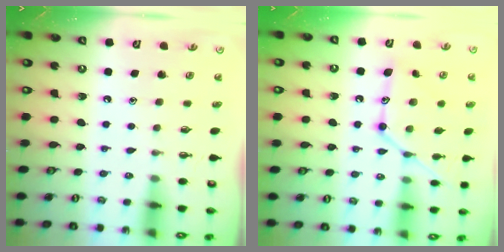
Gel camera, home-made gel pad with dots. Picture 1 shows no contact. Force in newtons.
{"total": 15.7, "press": 15.6, "slide": 1.1}